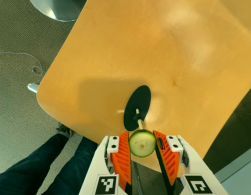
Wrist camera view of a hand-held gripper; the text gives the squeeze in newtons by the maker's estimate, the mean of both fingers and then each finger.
{"total": 10.1, "left": 10.1, "right": 10.0}